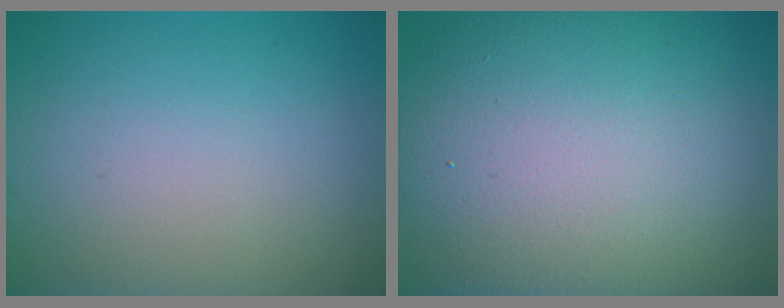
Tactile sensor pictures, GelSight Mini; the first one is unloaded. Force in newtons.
{"total": 15.9, "press": 15.8, "slide": 1.3}